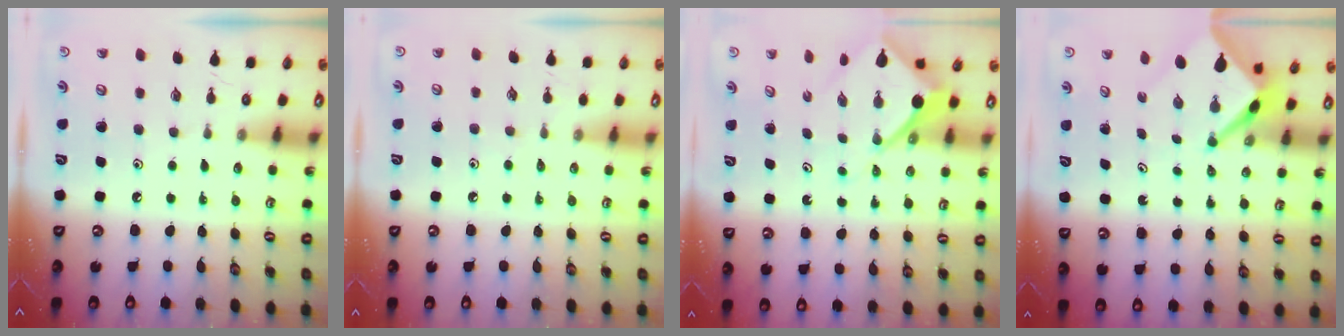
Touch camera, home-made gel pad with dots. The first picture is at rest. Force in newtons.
{"total": 2.8, "press": 2.7, "slide": 0.5}
{"total": 7.5, "press": 7.5, "slide": 0.8}
{"total": 3.9, "press": 3.9, "slide": 0.2}